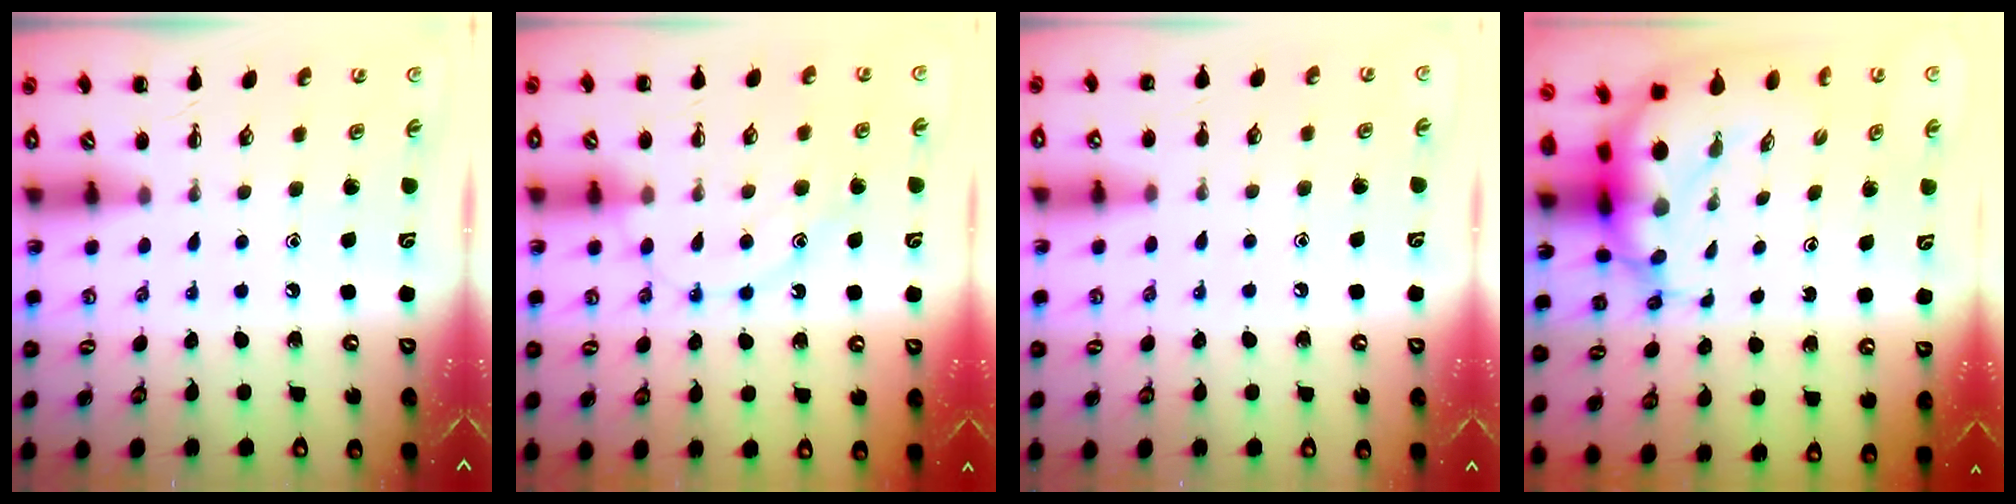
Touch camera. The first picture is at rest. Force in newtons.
{"total": 11.7, "press": 11.7, "slide": 0.7}
{"total": 6.1, "press": 5.8, "slide": 2.0}
{"total": 7.3, "press": 7.0, "slide": 1.9}